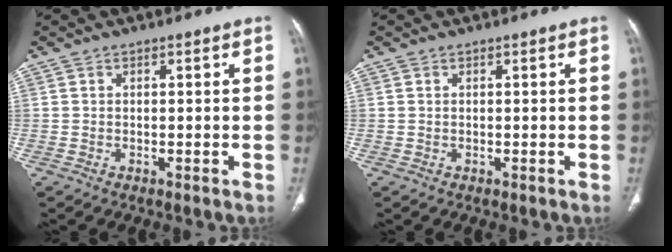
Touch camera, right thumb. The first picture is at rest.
{"total": 0.0}